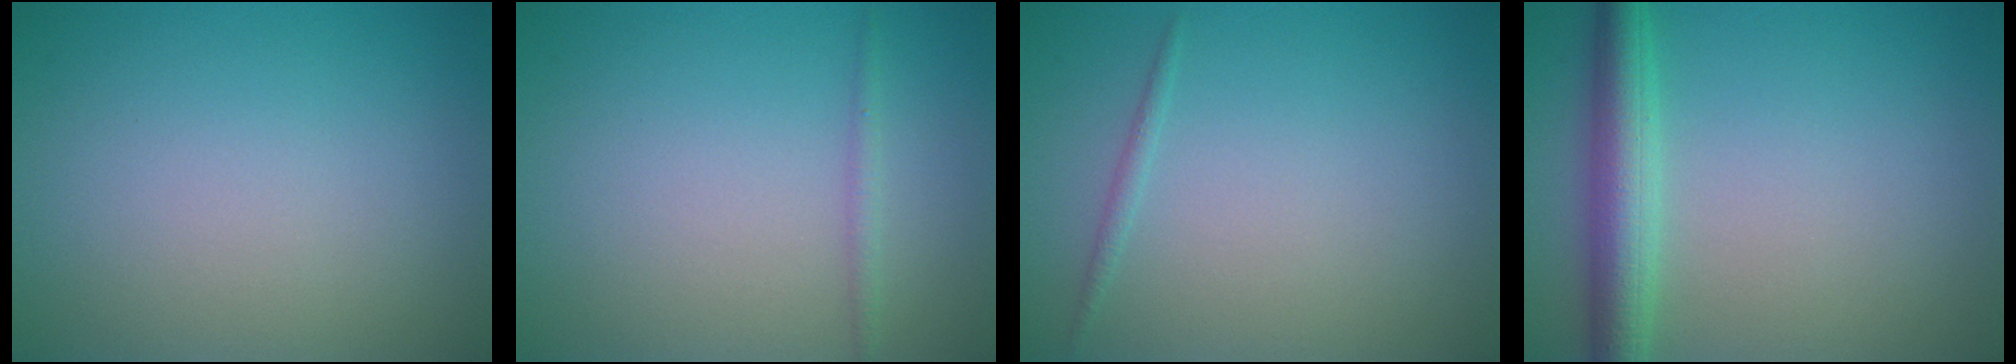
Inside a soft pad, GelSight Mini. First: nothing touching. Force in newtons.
{"total": 0.9, "press": 0.9, "slide": 0.1}
{"total": 0.7, "press": 0.7, "slide": 0.0}
{"total": 4.4, "press": 4.4, "slide": 0.2}